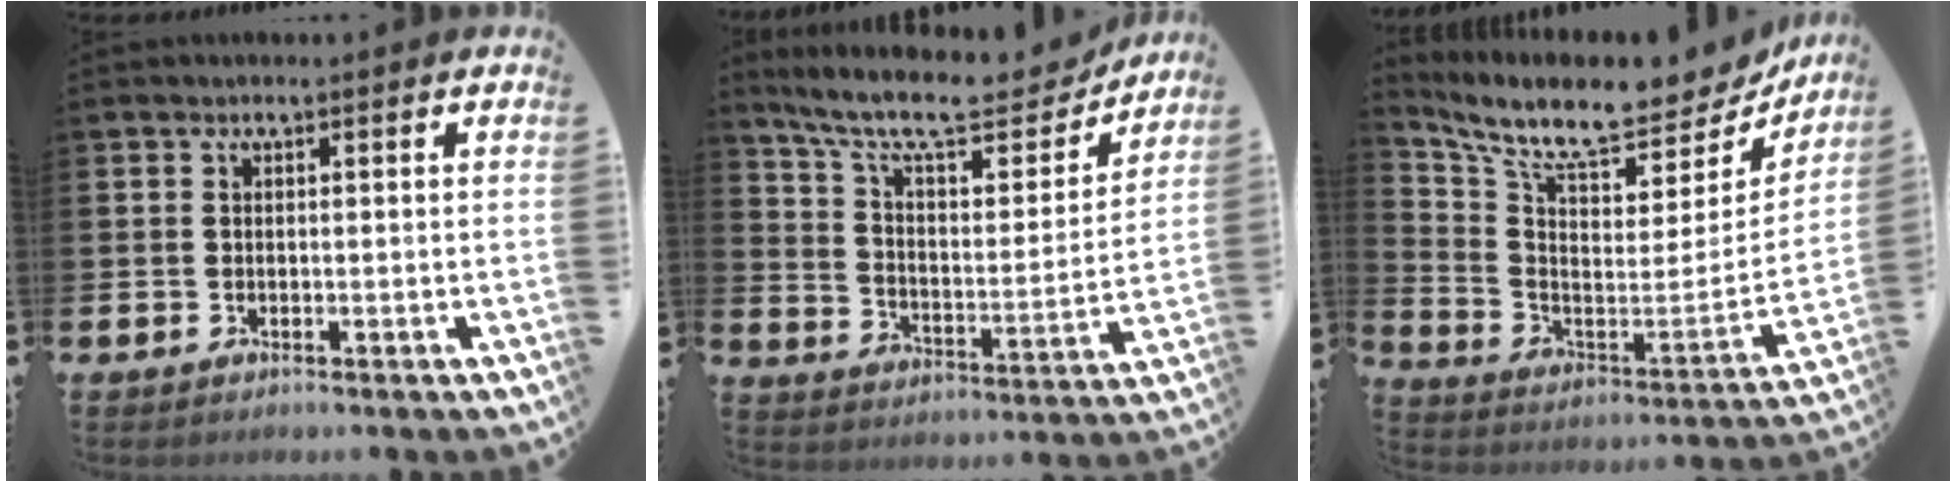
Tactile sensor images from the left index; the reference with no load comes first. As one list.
[{"total": 11.5, "force": [10.0, 3.1, 4.9], "torque": [-0.127, -0.065, 0.170]}, {"total": 9.4, "force": [8.3, 2.0, 3.8], "torque": [-0.104, -0.074, 0.135]}]